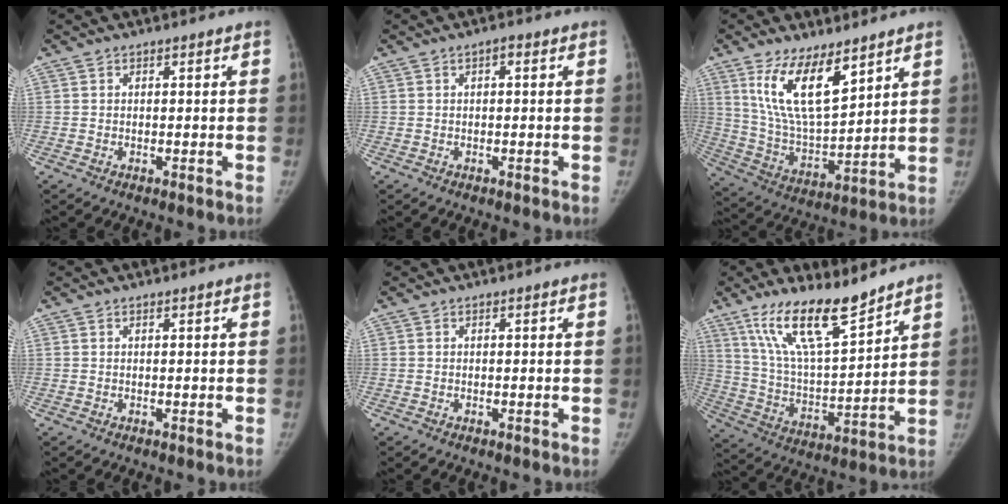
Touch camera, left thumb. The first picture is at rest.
{"total": 1.0, "force": [0.2, 0.4, 0.8], "torque": [-0.008, 0.004, -0.001]}
{"total": 14.9, "force": [8.6, 5.8, 10.7], "torque": [-0.175, -0.050, 0.177]}
{"total": 0.0}
{"total": 0.0}
{"total": 16.4, "force": [11.8, 4.2, 10.6], "torque": [-0.167, -0.066, 0.227]}